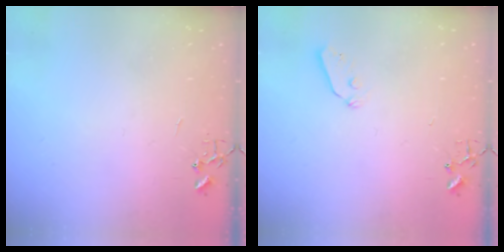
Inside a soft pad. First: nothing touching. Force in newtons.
{"total": 3.8, "press": 3.7, "slide": 0.7}